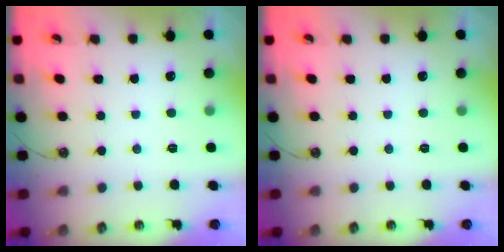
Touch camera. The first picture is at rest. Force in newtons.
{"total": 0.0}